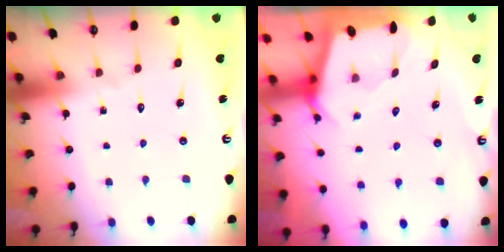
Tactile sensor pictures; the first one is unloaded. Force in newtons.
{"total": 2.3, "press": 2.3, "slide": 0.3}